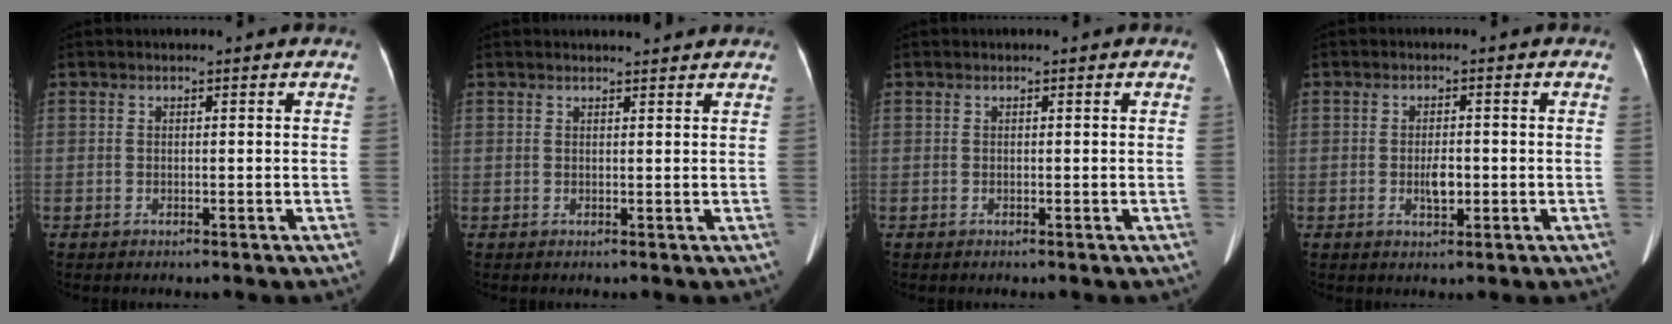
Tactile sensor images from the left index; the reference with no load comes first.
{"total": 2.7, "force": [2.7, 0.2, 0.6], "torque": [-0.012, 0.010, 0.033]}
{"total": 0.0}
{"total": 2.7, "force": [-0.7, 1.1, 2.4], "torque": [-0.044, -0.001, -0.008]}